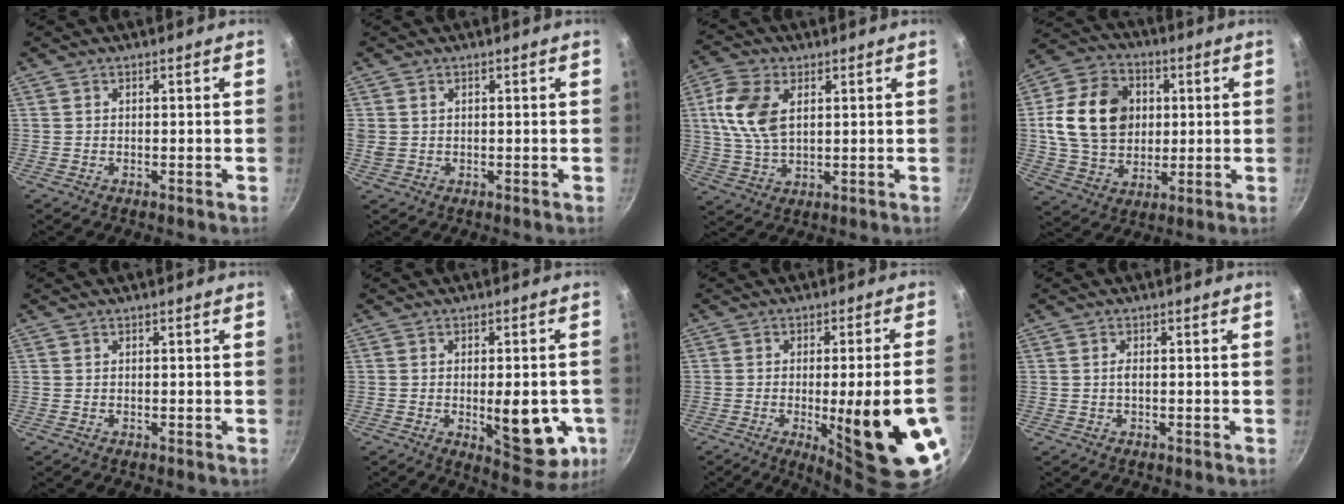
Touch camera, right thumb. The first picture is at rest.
{"total": 2.1, "force": [0.8, 1.6, 1.2], "torque": [-0.017, 0.001, 0.017]}
{"total": 10.8, "force": [2.9, 6.4, 8.2], "torque": [-0.157, -0.003, 0.055]}
{"total": 17.8, "force": [2.6, 13.8, 10.9], "torque": [-0.173, 0.006, 0.043]}
{"total": 0.0}
{"total": 13.7, "force": [-2.9, 5.8, 12.1], "torque": [-0.124, -0.008, -0.029]}
{"total": 18.8, "force": [-5.1, 3.4, 17.7], "torque": [-0.226, 0.008, -0.056]}
{"total": 1.0, "force": [0.0, 0.3, 0.9], "torque": [-0.019, 0.002, -0.001]}